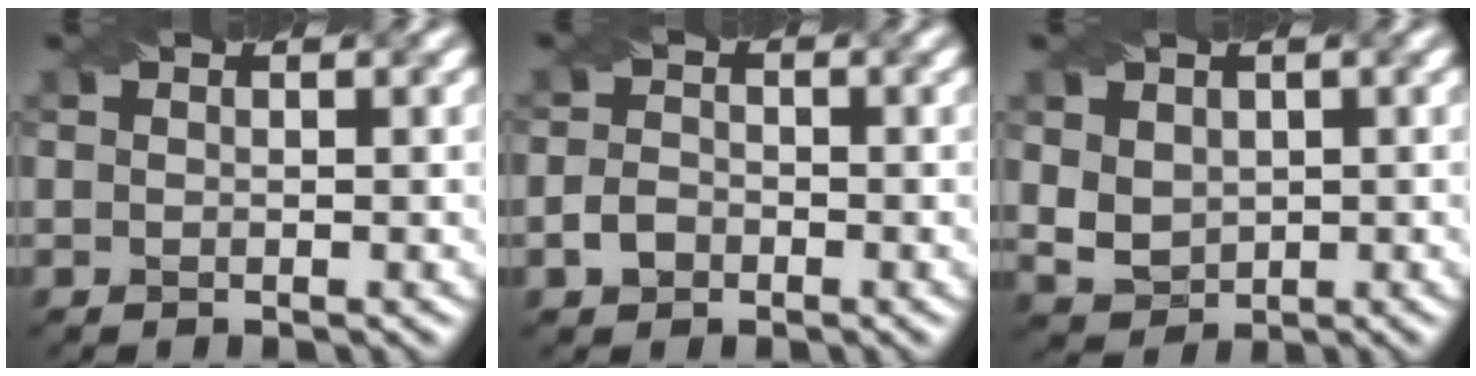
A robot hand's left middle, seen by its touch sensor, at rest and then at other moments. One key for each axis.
{"total": 1.8, "fx": -0.9, "fy": 1.4, "fz": 0.7, "tx": -0.014, "ty": 0.000, "tz": -0.020}
{"total": 3.8, "fx": 1.2, "fy": 3.1, "fz": 1.8, "tx": -0.054, "ty": 0.009, "tz": 0.033}